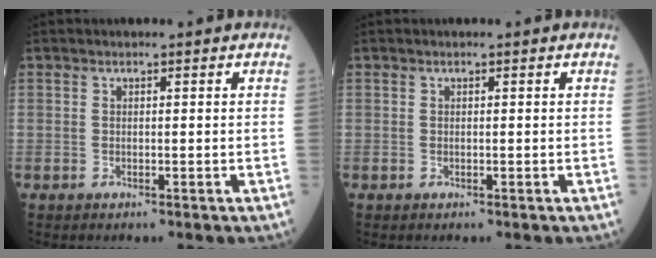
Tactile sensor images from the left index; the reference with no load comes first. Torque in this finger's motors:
{"motor_torque": [0.05, 0.09, 0.03, -0.01]}